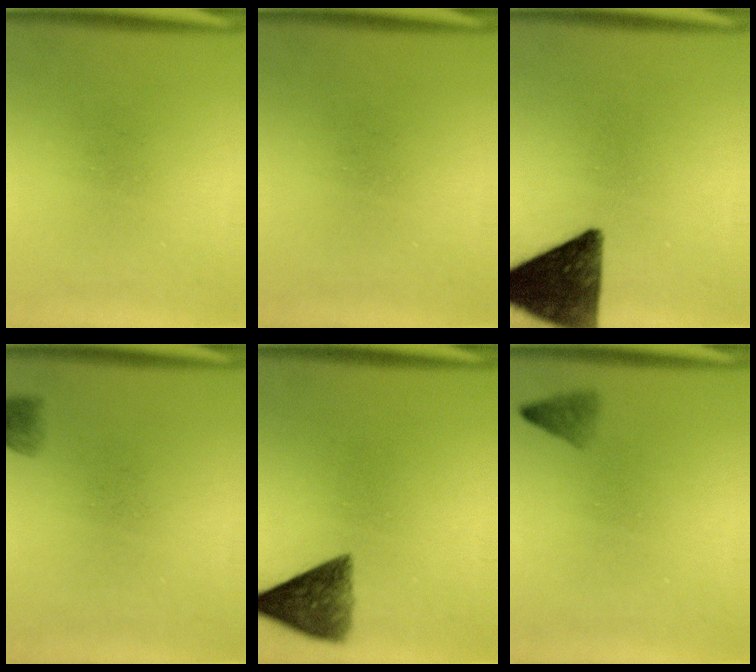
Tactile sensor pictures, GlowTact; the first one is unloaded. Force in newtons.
{"total": 0.0}
{"total": 12.8}
{"total": 2.2}
{"total": 7.1}
{"total": 1.6}